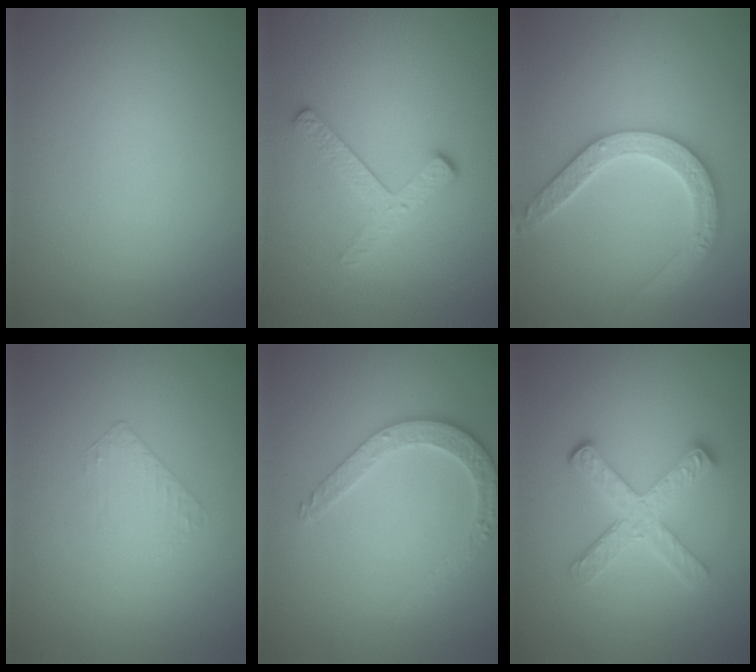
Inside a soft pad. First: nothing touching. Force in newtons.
{"total": 2.3, "press": 1.7, "slide": 1.6}
{"total": 4.0, "press": 3.9, "slide": 0.9}
{"total": 0.9, "press": 0.2, "slide": 0.9}
{"total": 2.8, "press": 2.7, "slide": 0.5}
{"total": 3.6, "press": 3.1, "slide": 1.8}